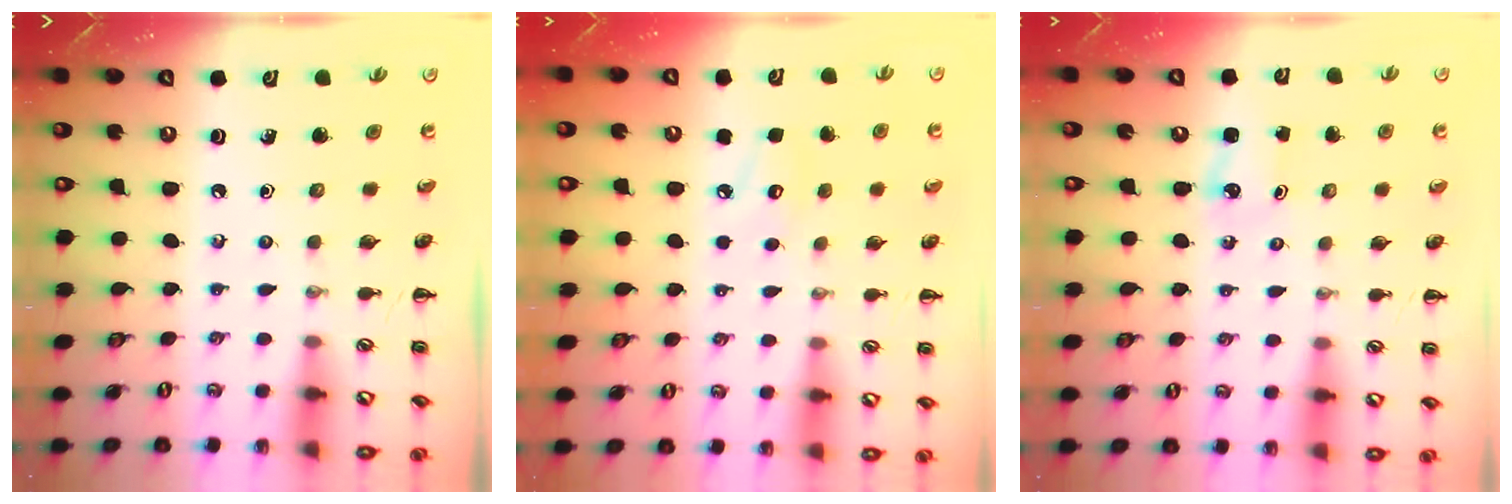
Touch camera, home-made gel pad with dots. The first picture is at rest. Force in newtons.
{"total": 5.1, "press": 5.0, "slide": 1.3}
{"total": 1.5, "press": 1.5, "slide": 0.3}